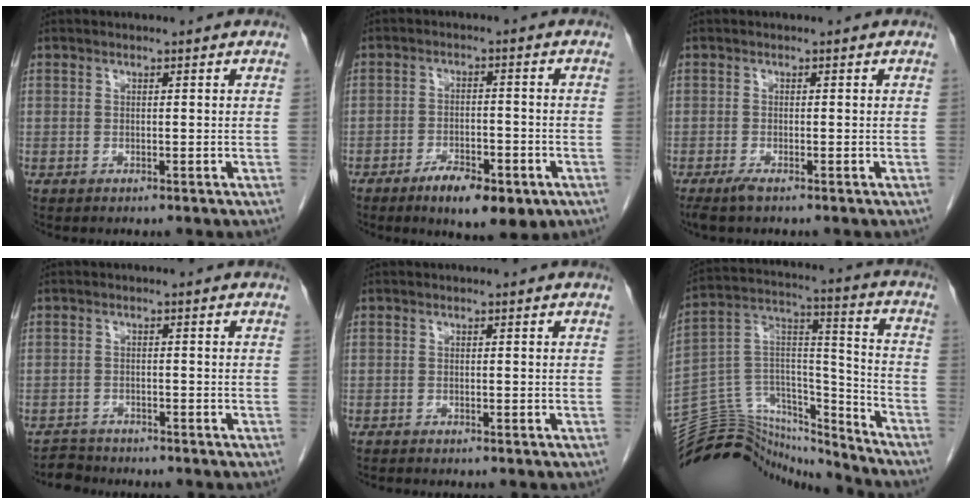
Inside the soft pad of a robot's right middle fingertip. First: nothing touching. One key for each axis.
{"total": 8.6, "fx": -5.0, "fy": 2.9, "fz": 6.4, "tx": -0.096, "ty": -0.006, "tz": -0.070}
{"total": 1.6, "fx": -1.1, "fy": 0.0, "fz": 1.1, "tx": -0.028, "ty": -0.007, "tz": -0.024}
{"total": 2.8, "fx": -2.6, "fy": 0.7, "fz": -0.8, "tx": 0.015, "ty": -0.006, "tz": -0.047}
{"total": 0.8, "fx": -0.8, "fy": 0.1, "fz": 0.2, "tx": -0.006, "ty": -0.001, "tz": -0.014}
{"total": 21.7, "fx": -20.9, "fy": 5.1, "fz": 3.3, "tx": -0.082, "ty": 0.060, "tz": -0.338}